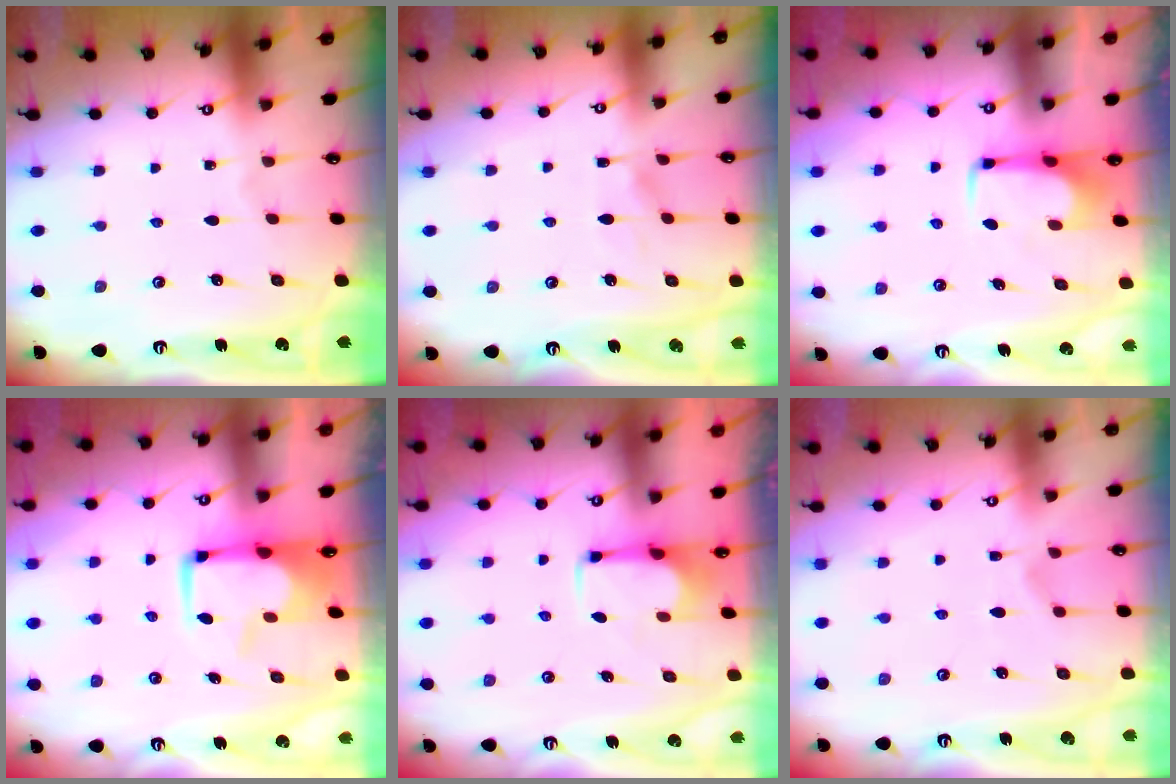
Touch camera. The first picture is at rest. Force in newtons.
{"total": 6.1, "press": 6.1, "slide": 0.7}
{"total": 1.7, "press": 1.6, "slide": 0.5}
{"total": 0.8, "press": 0.0, "slide": 0.8}
{"total": 2.6, "press": 2.5, "slide": 0.8}
{"total": 2.4, "press": 2.0, "slide": 1.2}